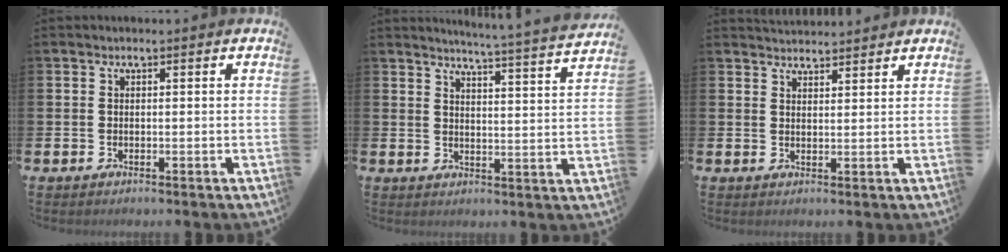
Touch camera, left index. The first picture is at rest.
{"total": 4.7, "force": [4.5, -1.1, 0.7], "torque": [-0.018, -0.044, 0.073]}
{"total": 2.9, "force": [2.8, 0.5, 0.0], "torque": [0.002, -0.017, 0.051]}